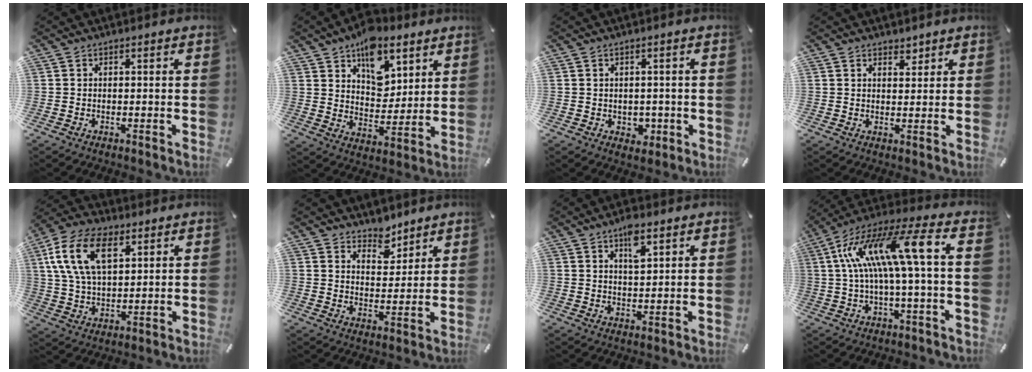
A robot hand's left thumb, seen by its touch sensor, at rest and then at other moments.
{"total": 12.9, "force": [7.8, 8.5, 5.6], "torque": [-0.072, -0.052, 0.142]}
{"total": 3.0, "force": [-0.5, 2.6, 1.3], "torque": [-0.007, -0.003, -0.012]}
{"total": 2.4, "force": [1.8, 1.6, 0.3], "torque": [0.006, -0.009, 0.031]}
{"total": 14.5, "force": [5.7, 8.5, 10.3], "torque": [-0.243, 0.006, 0.102]}
{"total": 6.1, "force": [5.2, 3.3, -0.2], "torque": [0.010, -0.041, 0.094]}
{"total": 5.7, "force": [3.2, 2.3, 4.1], "torque": [-0.064, -0.007, 0.051]}
{"total": 16.9, "force": [3.3, 3.1, 16.2], "torque": [-0.333, -0.011, 0.039]}